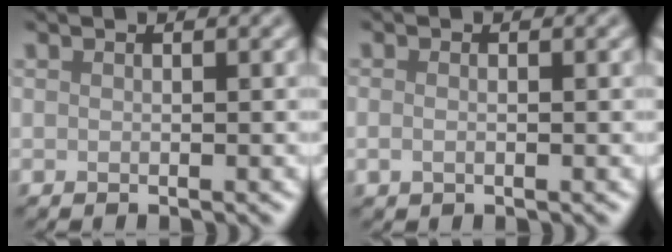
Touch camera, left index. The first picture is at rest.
{"total": 0.9, "force": [-0.1, 0.5, 0.7], "torque": [-0.018, -0.004, -0.003]}